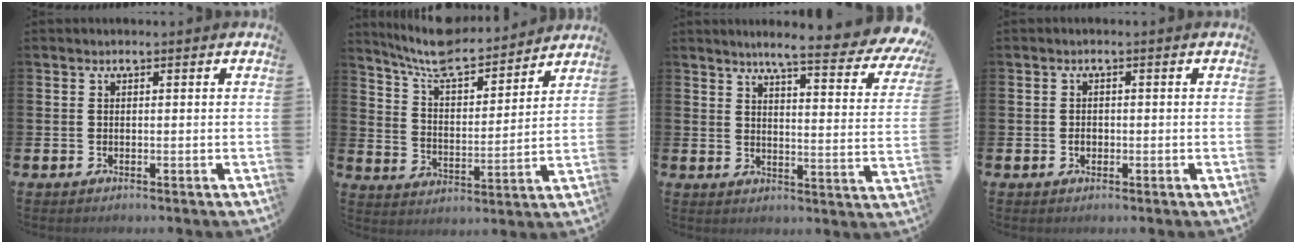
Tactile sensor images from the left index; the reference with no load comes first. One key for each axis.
{"total": 8.7, "fx": 8.2, "fy": 1.8, "fz": 2.1, "tx": -0.074, "ty": -0.061, "tz": 0.145}
{"total": 6.5, "fx": 5.6, "fy": 0.4, "fz": 3.3, "tx": -0.062, "ty": -0.046, "tz": 0.086}
{"total": 1.1, "fx": -0.1, "fy": 0.9, "fz": 0.5, "tx": -0.009, "ty": 0.007, "tz": -0.005}